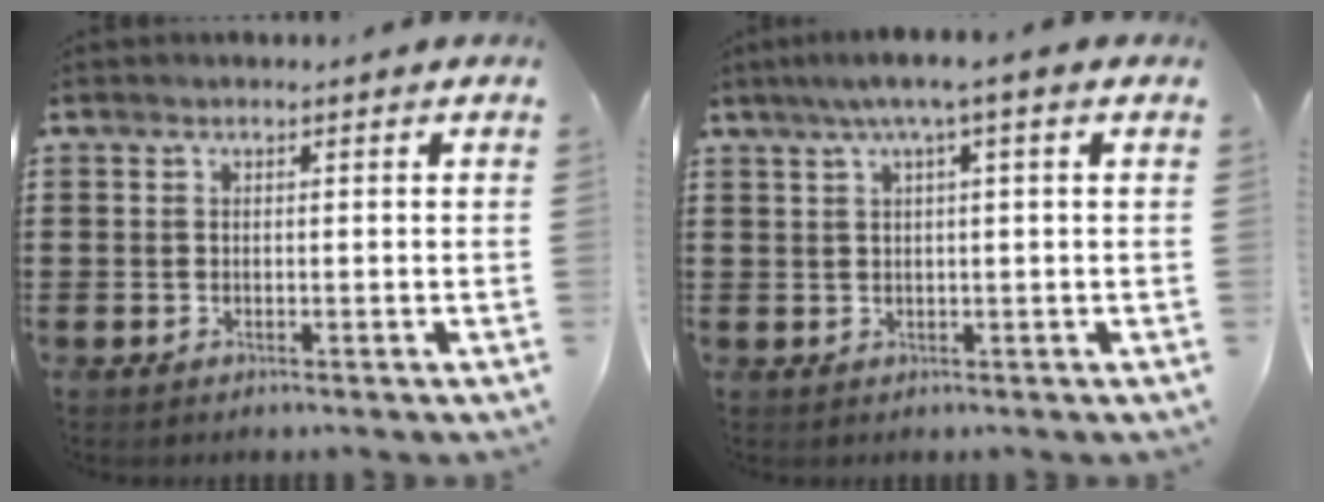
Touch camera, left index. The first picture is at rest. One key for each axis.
{"total": 3.2, "fx": 1.1, "fy": -0.3, "fz": 3.0, "tx": -0.057, "ty": -0.002, "tz": 0.016}